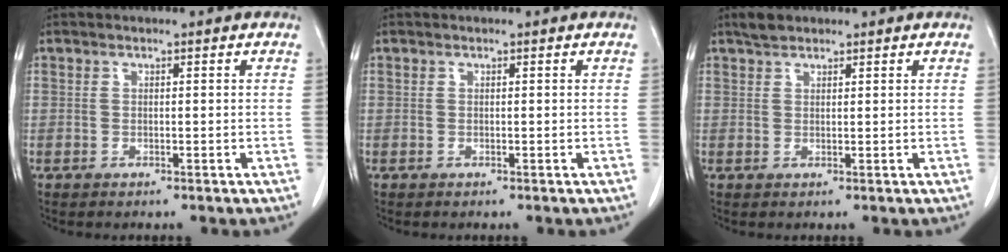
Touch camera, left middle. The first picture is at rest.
{"total": 0.0}
{"total": 2.0, "force": [1.7, 0.8, 0.7], "torque": [-0.017, 0.007, 0.029]}